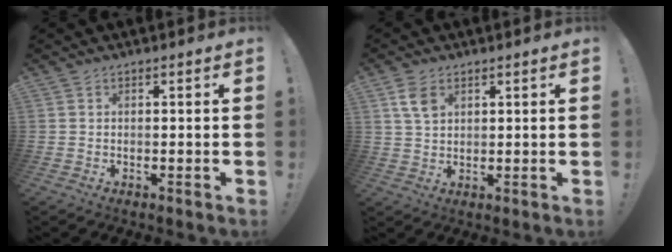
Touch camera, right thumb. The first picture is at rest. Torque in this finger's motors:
{"motor_torque": [0.06, 0.11, 0.53, 0.21, -0.01]}